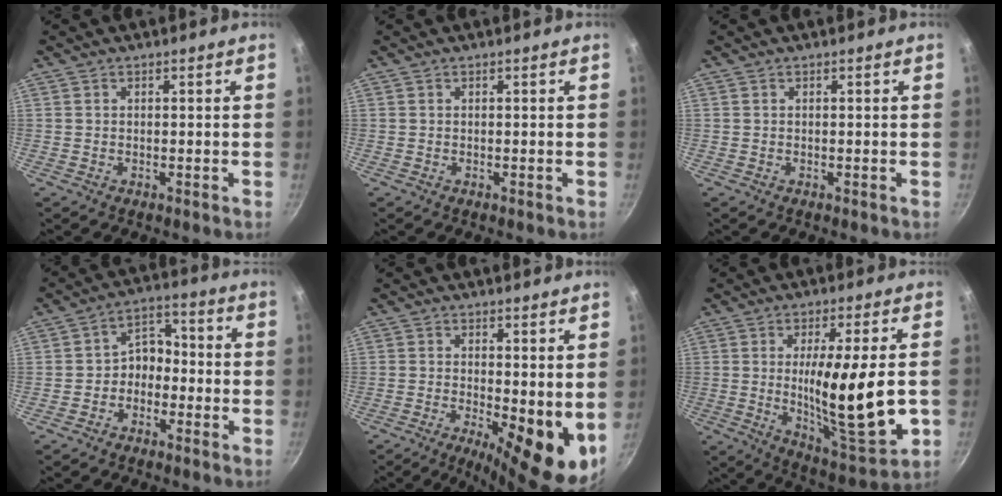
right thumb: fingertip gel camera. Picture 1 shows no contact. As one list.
[{"total": 0.0}, {"total": 0.0}, {"total": 6.4, "force": [-2.2, 4.9, 3.4], "torque": [-0.010, 0.043, -0.046]}, {"total": 11.2, "force": [-1.2, 3.5, 10.6], "torque": [-0.130, -0.013, -0.010]}, {"total": 18.8, "force": [-1.3, 4.4, 18.3], "torque": [-0.288, -0.021, -0.013]}]